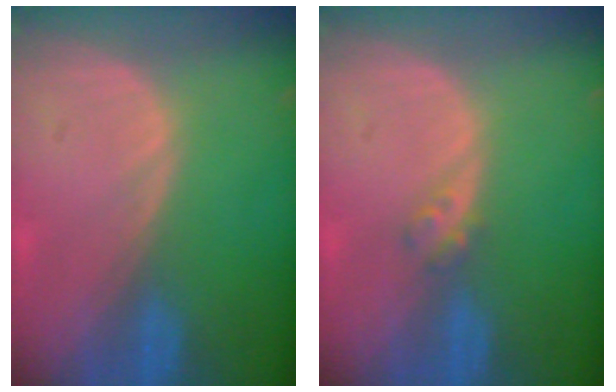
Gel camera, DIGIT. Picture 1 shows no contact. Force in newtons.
{"total": 1.8, "press": 1.5, "slide": 0.9}